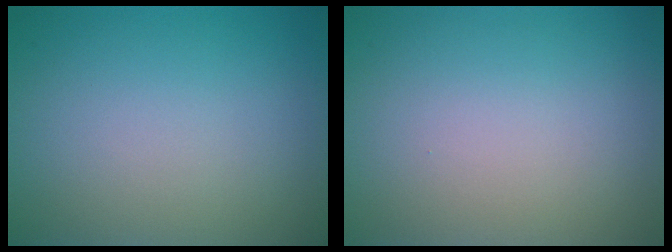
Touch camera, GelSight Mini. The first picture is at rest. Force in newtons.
{"total": 0.0}